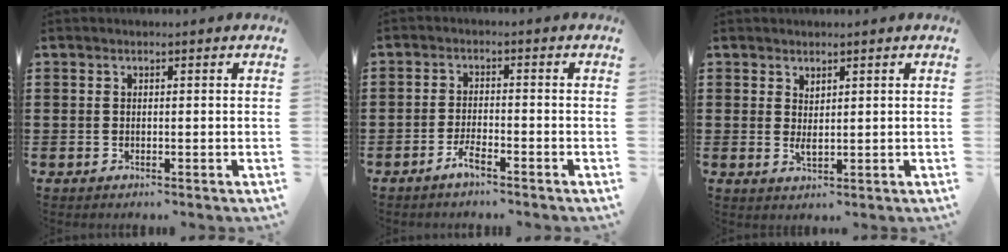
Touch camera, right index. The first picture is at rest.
{"total": 2.6, "force": [-2.0, 0.2, 1.6], "torque": [-0.036, 0.000, -0.040]}
{"total": 1.6, "force": [0.7, 0.6, 1.2], "torque": [-0.024, -0.002, 0.014]}